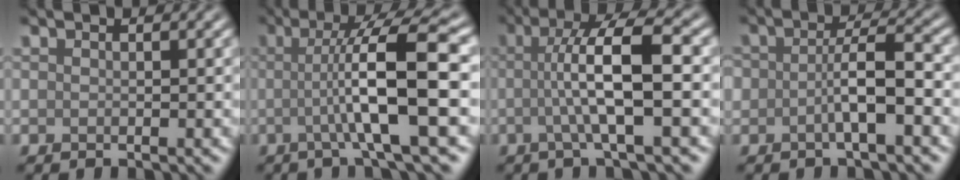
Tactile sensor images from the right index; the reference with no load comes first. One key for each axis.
{"total": 8.7, "fx": -0.8, "fy": 1.3, "fz": 8.6, "tx": -0.123, "ty": 0.011, "tz": -0.019}
{"total": 6.7, "fx": -0.4, "fy": 1.1, "fz": 6.6, "tx": -0.108, "ty": 0.016, "tz": -0.013}
{"total": 3.5, "fx": -1.2, "fy": 1.1, "fz": 3.0, "tx": -0.053, "ty": 0.011, "tz": -0.027}